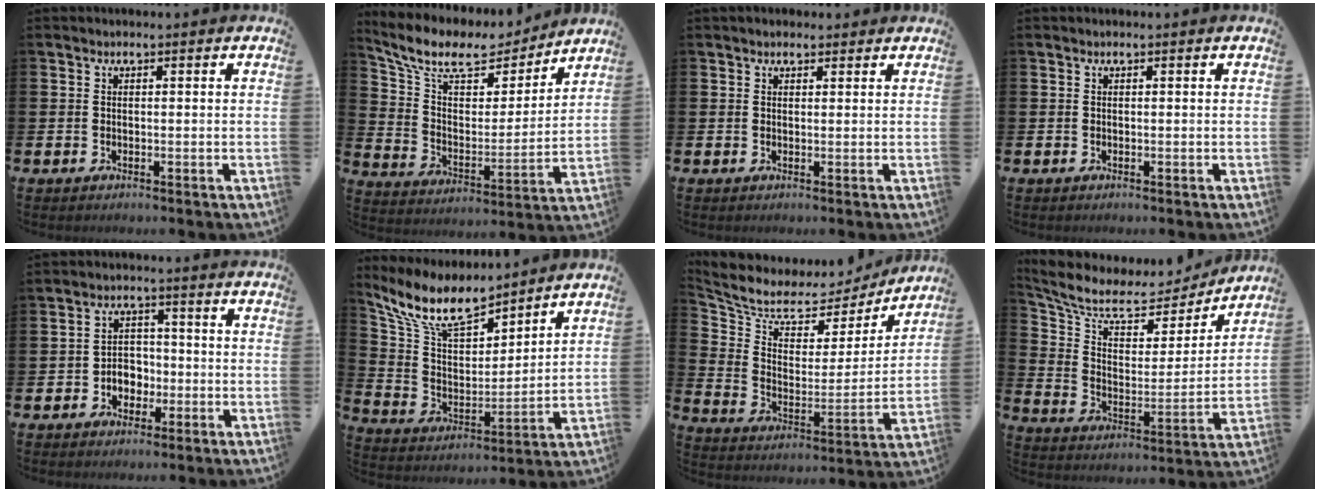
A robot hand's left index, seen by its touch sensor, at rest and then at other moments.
{"total": 10.3, "force": [8.6, 4.2, 3.9], "torque": [-0.118, -0.050, 0.148]}
{"total": 1.3, "force": [1.1, 0.6, 0.1], "torque": [0.003, 0.005, 0.019]}
{"total": 0.0}
{"total": 3.4, "force": [-1.5, 2.8, 1.4], "torque": [-0.034, 0.007, -0.034]}
{"total": 10.7, "force": [9.2, 3.4, 4.3], "torque": [-0.133, -0.047, 0.167]}
{"total": 6.6, "force": [5.9, 2.8, 0.9], "torque": [-0.067, -0.050, 0.099]}
{"total": 8.0, "force": [6.9, 3.4, 2.3], "torque": [-0.093, -0.047, 0.117]}